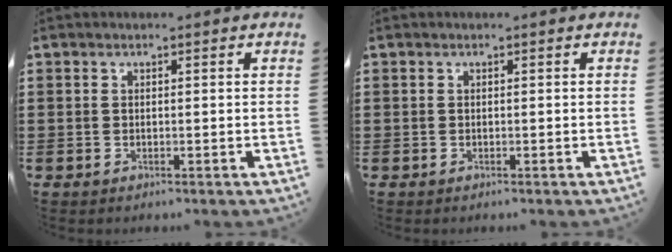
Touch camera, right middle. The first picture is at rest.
{"total": 0.0}